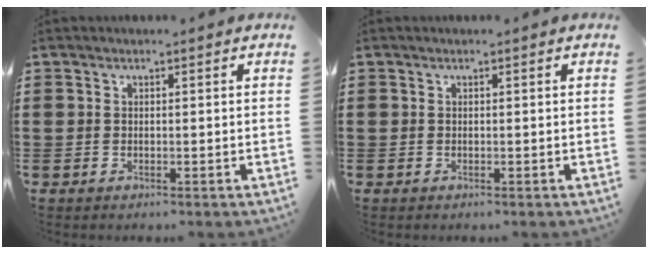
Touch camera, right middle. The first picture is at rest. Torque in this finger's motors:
{"motor_torque": [-2.14, 0.00, 0.00, 0.00]}